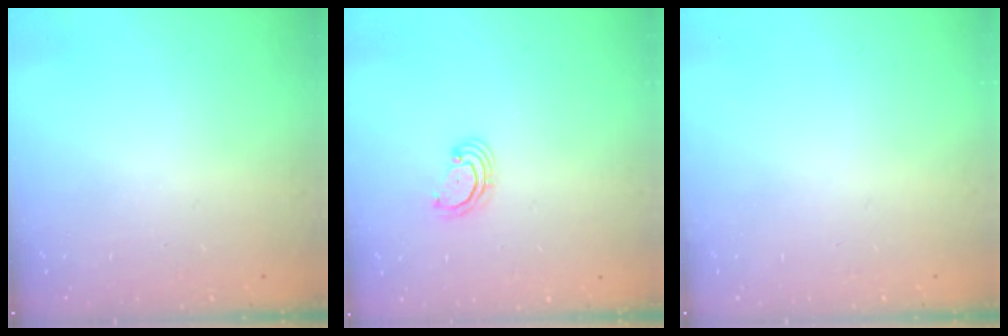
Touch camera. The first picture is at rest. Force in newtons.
{"total": 3.2, "press": 3.2, "slide": 0.5}
{"total": 0.0}